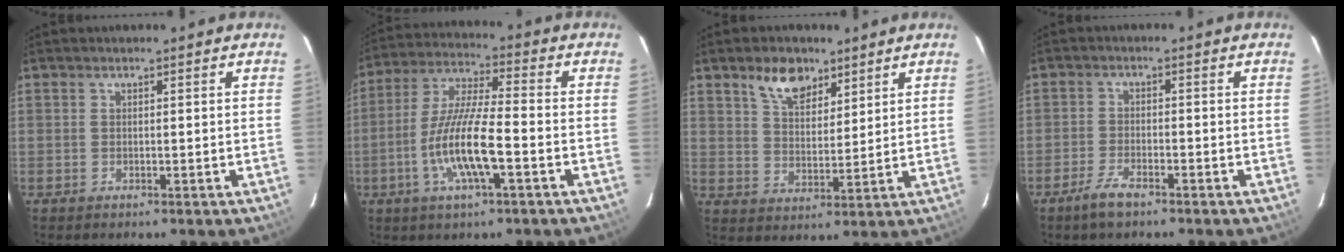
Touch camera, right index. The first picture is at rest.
{"total": 12.6, "force": [-4.3, 2.1, 11.6], "torque": [-0.239, -0.007, -0.085]}
{"total": 7.8, "force": [5.2, 4.3, 4.0], "torque": [-0.066, 0.010, 0.097]}
{"total": 4.3, "force": [-3.3, 1.2, 2.6], "torque": [-0.071, -0.004, -0.065]}